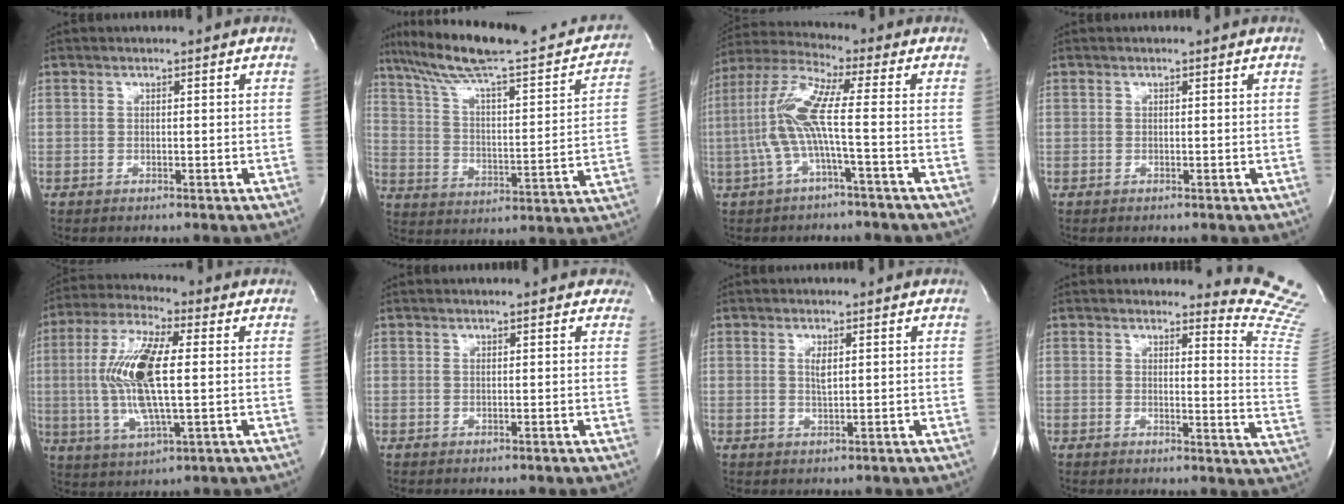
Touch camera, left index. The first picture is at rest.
{"total": 27.1, "force": [22.0, 4.2, 15.4], "torque": [-0.234, 0.006, 0.305]}
{"total": 9.4, "force": [-1.8, 0.3, 9.2], "torque": [-0.204, 0.021, -0.041]}
{"total": 0.0}
{"total": 13.8, "force": [0.0, 2.6, 13.5], "torque": [-0.287, -0.001, 0.000]}
{"total": 2.3, "force": [1.7, 0.8, 1.3], "torque": [-0.013, 0.007, 0.007]}
{"total": 1.6, "force": [0.2, 0.3, 1.5], "torque": [-0.032, -0.001, 0.006]}
{"total": 9.9, "force": [9.8, -1.0, 0.0], "torque": [0.012, -0.152, 0.077]}